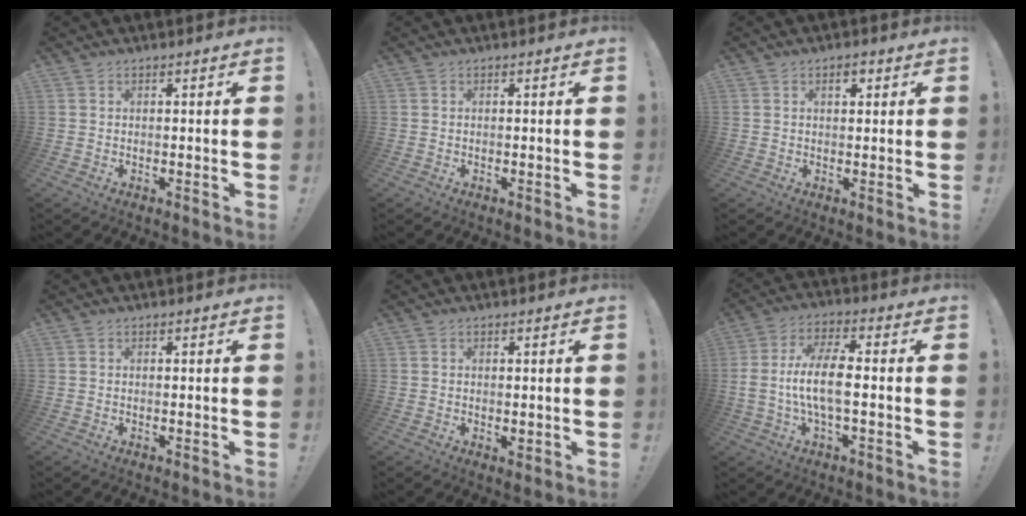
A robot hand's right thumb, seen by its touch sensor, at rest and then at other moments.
{"total": 0.0}
{"total": 2.6, "force": [1.2, 1.2, 2.0], "torque": [-0.019, -0.004, 0.015]}
{"total": 0.0}
{"total": 1.0, "force": [0.3, 0.7, 0.7], "torque": [-0.004, -0.003, 0.005]}
{"total": 11.9, "force": [-1.3, 4.1, 11.1], "torque": [-0.226, 0.006, -0.026]}